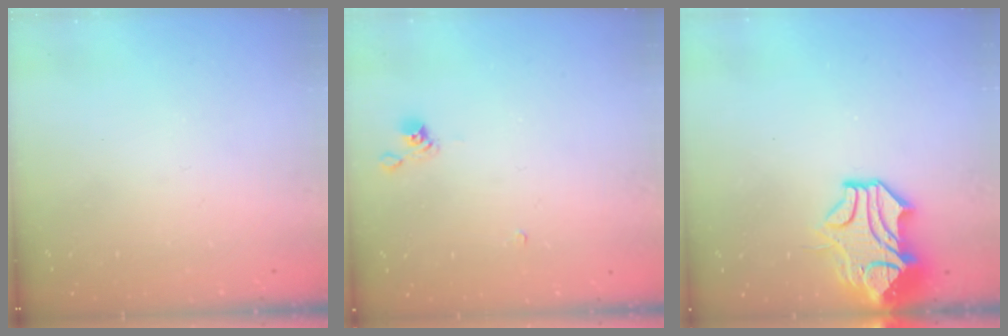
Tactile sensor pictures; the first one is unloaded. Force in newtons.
{"total": 2.7, "press": 2.7, "slide": 0.6}
{"total": 4.2, "press": 4.0, "slide": 1.3}